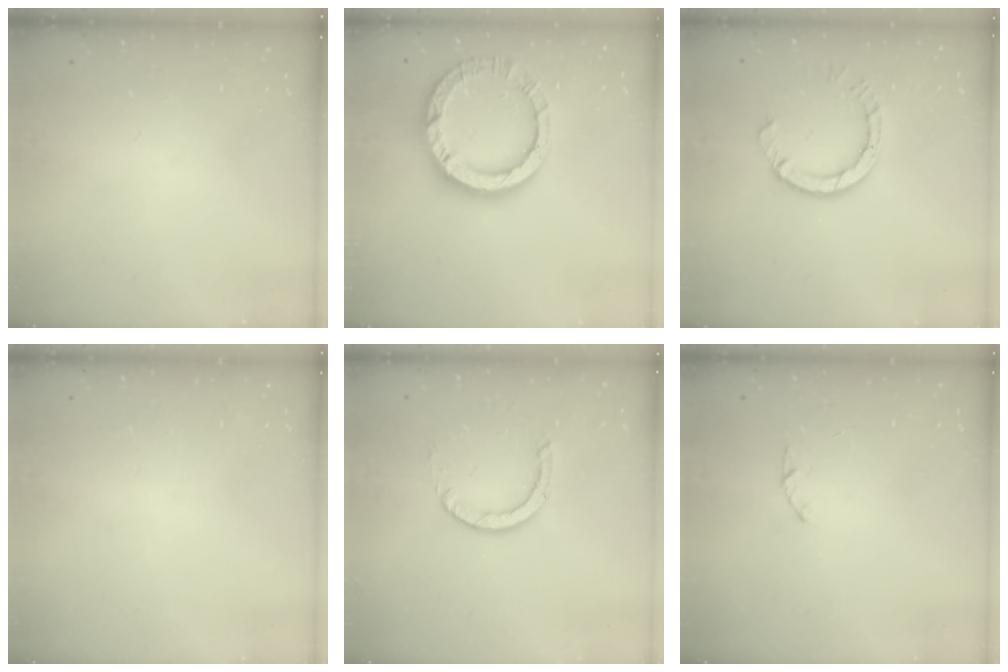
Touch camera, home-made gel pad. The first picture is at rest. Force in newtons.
{"total": 14.0, "press": 13.9, "slide": 1.4}
{"total": 6.8, "press": 6.7, "slide": 0.7}
{"total": 2.5, "press": 2.5, "slide": 0.2}
{"total": 2.9, "press": 2.9, "slide": 0.2}
{"total": 1.0, "press": 0.9, "slide": 0.3}